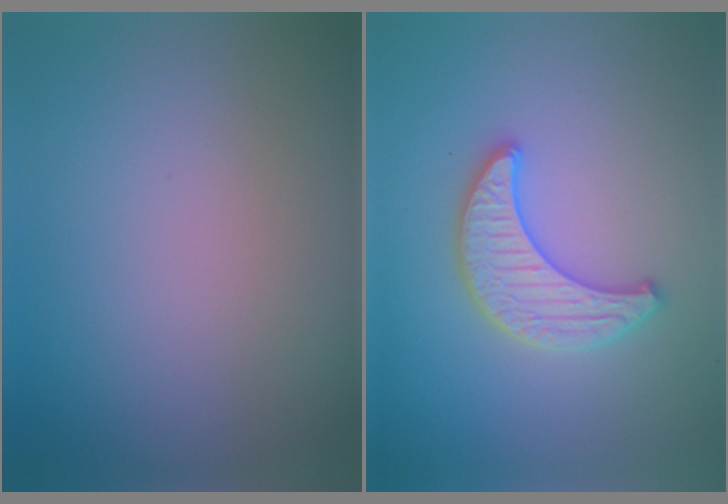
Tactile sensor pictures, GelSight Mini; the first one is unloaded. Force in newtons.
{"total": 3.4, "press": 3.3, "slide": 0.7}